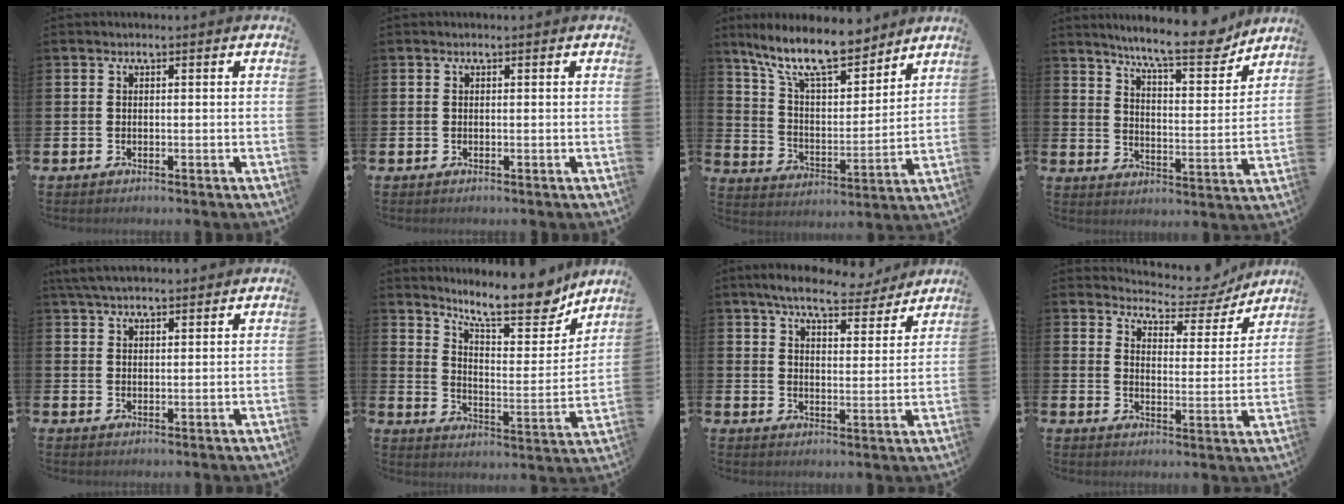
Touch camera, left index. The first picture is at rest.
{"total": 0.0}
{"total": 12.7, "force": [10.8, 3.2, 5.8], "torque": [-0.141, -0.056, 0.193]}
{"total": 10.5, "force": [9.4, 1.3, 4.6], "torque": [-0.098, -0.053, 0.162]}
{"total": 4.3, "force": [4.0, 0.8, 1.4], "torque": [-0.037, -0.009, 0.075]}
{"total": 13.2, "force": [11.4, 3.0, 6.1], "torque": [-0.109, -0.072, 0.195]}
{"total": 7.1, "force": [6.5, 1.6, 2.5], "torque": [-0.054, -0.036, 0.111]}
{"total": 5.2, "force": [5.0, 1.4, 0.6], "torque": [-0.027, -0.044, 0.080]}